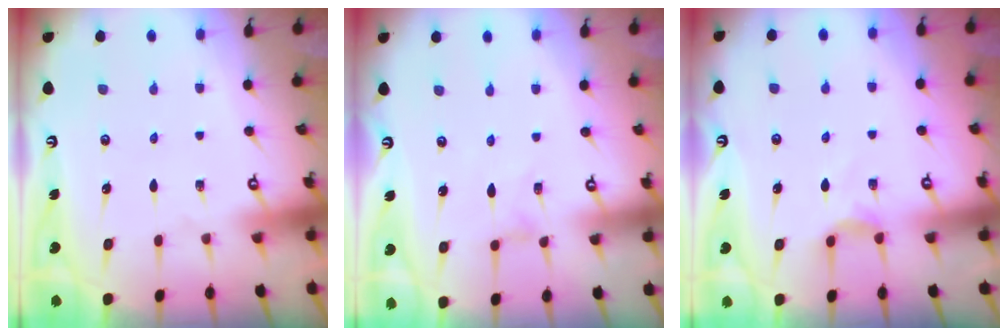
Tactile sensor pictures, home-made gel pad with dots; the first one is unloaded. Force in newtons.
{"total": 0.0}
{"total": 2.5, "press": 2.5, "slide": 0.4}